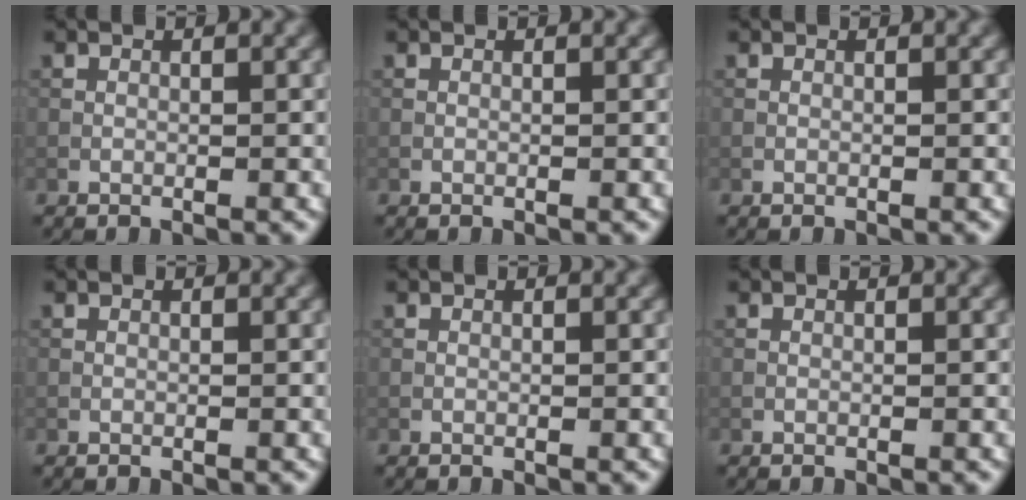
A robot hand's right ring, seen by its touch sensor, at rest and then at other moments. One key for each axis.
{"total": 0.0}
{"total": 0.0}
{"total": 0.0}
{"total": 0.0}
{"total": 0.0}